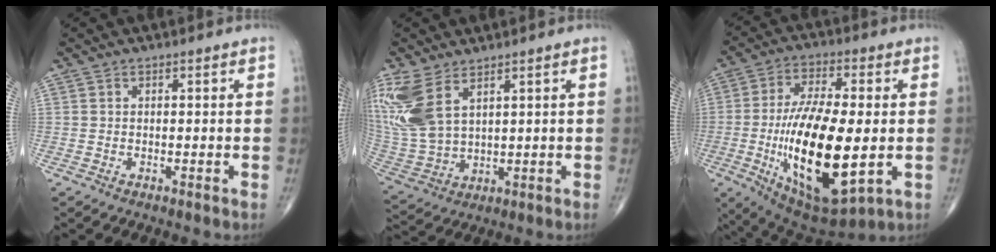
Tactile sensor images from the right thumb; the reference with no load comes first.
{"total": 13.8, "force": [6.6, 7.2, 9.8], "torque": [-0.235, -0.022, 0.151]}
{"total": 22.9, "force": [-3.0, 8.9, 20.9], "torque": [-0.390, -0.015, -0.034]}